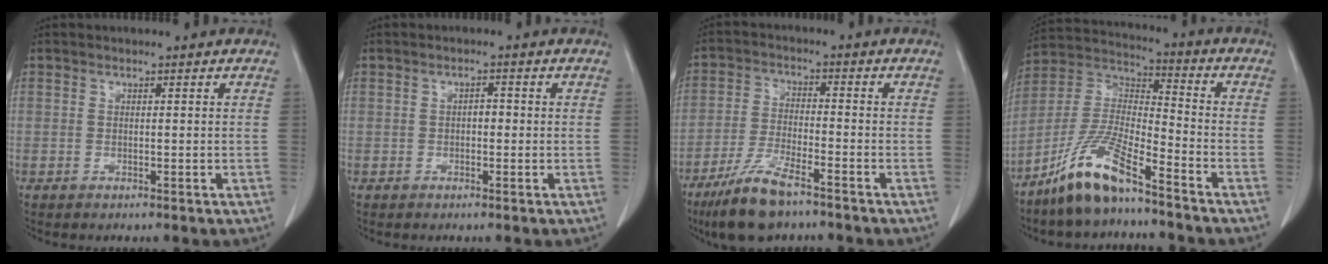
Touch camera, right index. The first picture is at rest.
{"total": 1.3, "force": [-0.1, 0.7, 1.1], "torque": [-0.012, 0.005, -0.004]}
{"total": 9.7, "force": [-6.9, 1.8, 6.5], "torque": [-0.135, -0.022, -0.129]}
{"total": 12.0, "force": [-8.7, 1.8, 8.1], "torque": [-0.176, -0.005, -0.171]}